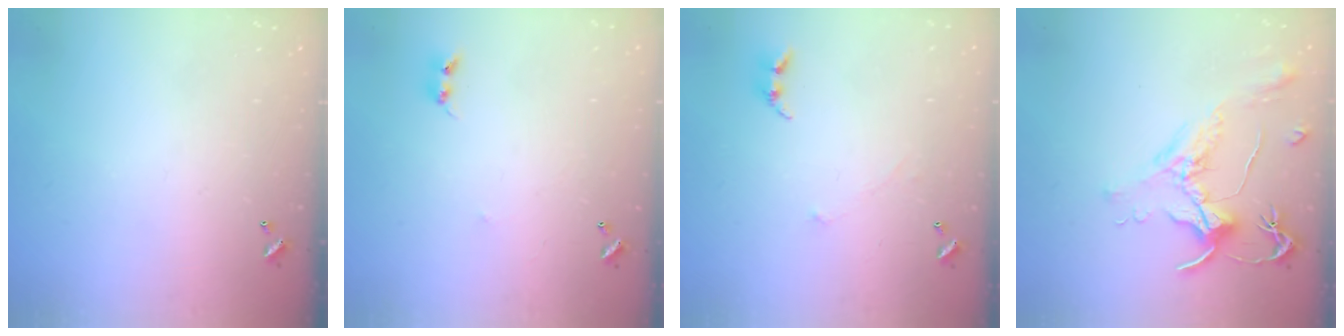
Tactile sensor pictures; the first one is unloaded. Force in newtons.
{"total": 2.7, "press": 2.7, "slide": 0.3}
{"total": 0.7, "press": 0.6, "slide": 0.5}
{"total": 1.6, "press": 1.5, "slide": 0.7}